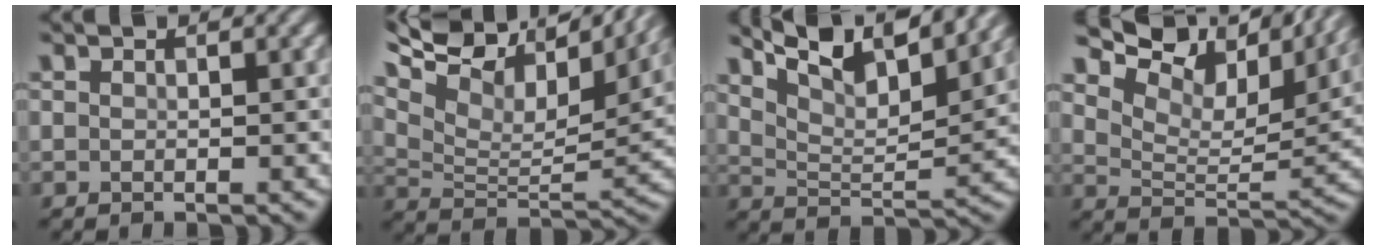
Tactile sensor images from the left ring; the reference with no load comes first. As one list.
[{"total": 14.5, "force": [10.6, 5.4, 8.3], "torque": [-0.174, 0.045, 0.161]}, {"total": 9.9, "force": [7.4, 2.7, 6.0], "torque": [-0.109, 0.013, 0.106]}, {"total": 12.9, "force": [9.8, 4.7, 7.0], "torque": [-0.143, 0.021, 0.149]}]